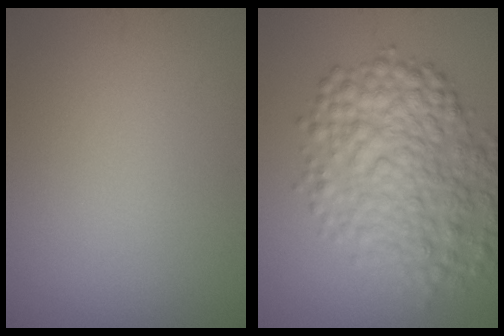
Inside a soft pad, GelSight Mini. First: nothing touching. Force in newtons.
{"total": 7.8, "press": 7.8, "slide": 0.1}